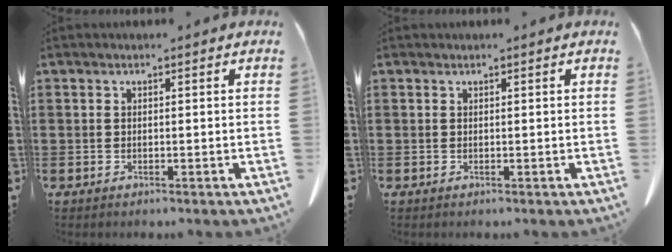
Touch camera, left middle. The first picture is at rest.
{"total": 0.0}